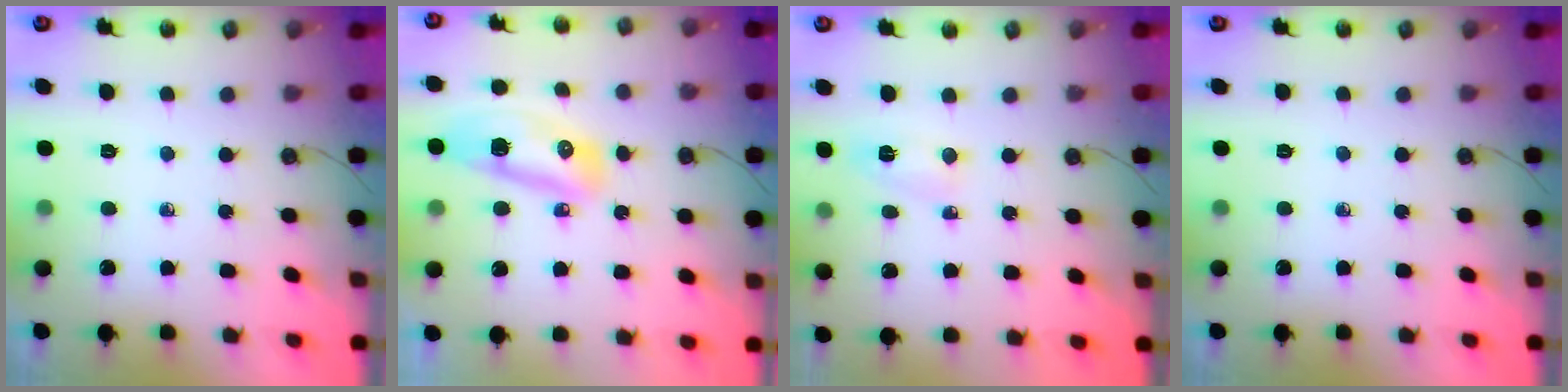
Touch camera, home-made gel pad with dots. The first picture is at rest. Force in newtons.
{"total": 9.9, "press": 9.8, "slide": 1.3}
{"total": 2.9, "press": 2.7, "slide": 1.0}
{"total": 0.0}